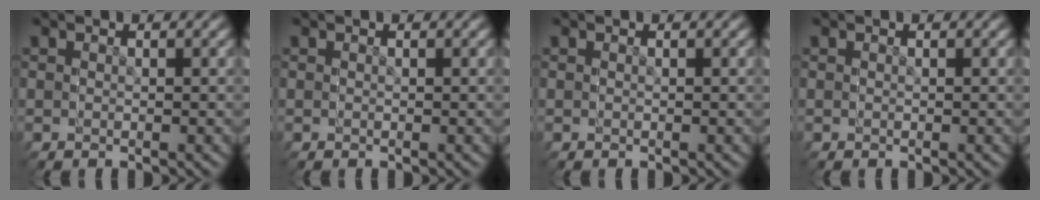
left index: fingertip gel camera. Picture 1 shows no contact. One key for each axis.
{"total": 0.0}
{"total": 0.0}
{"total": 0.0}